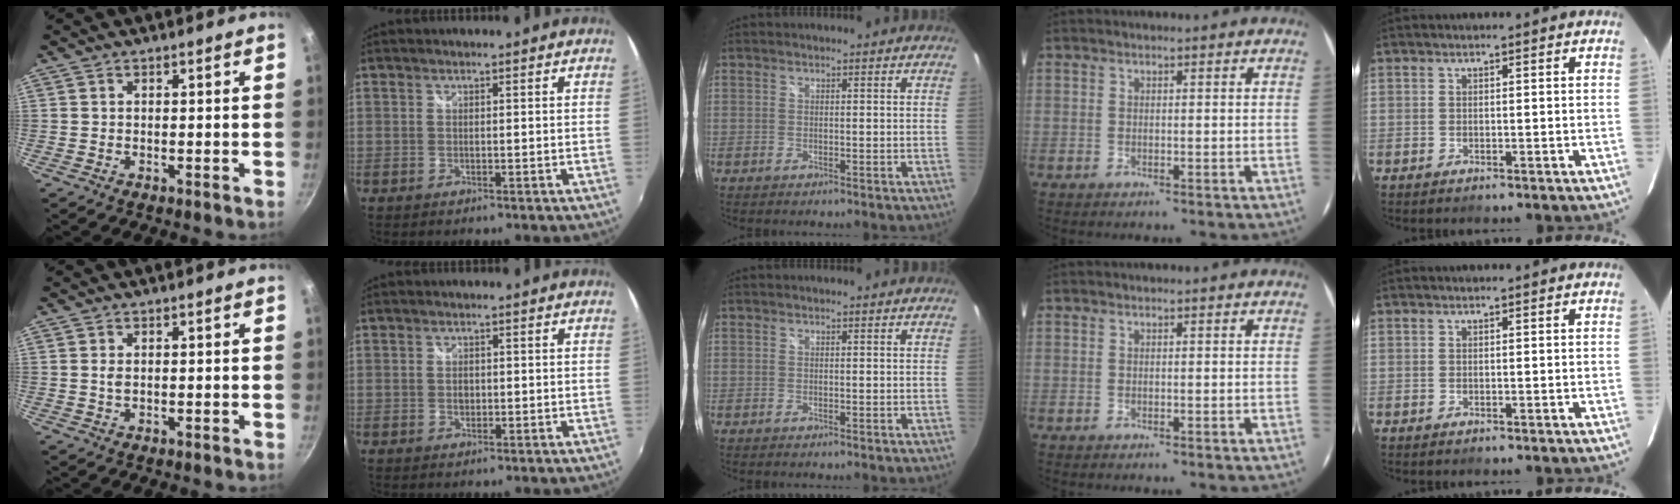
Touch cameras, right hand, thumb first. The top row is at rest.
{"thumb": {"total": 1.1, "force": [0.2, 0.6, 0.9], "torque": [-0.019, 0.000, 0.003]}, "index": {"total": 1.5, "force": [-0.1, 1.2, 0.8], "torque": [-0.013, 0.001, -0.003]}}